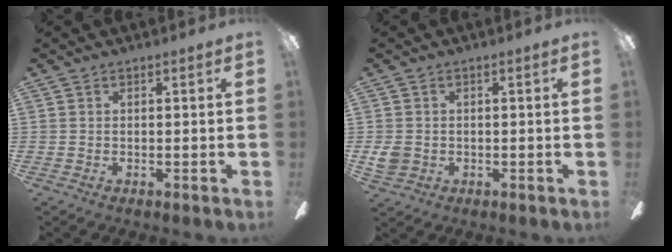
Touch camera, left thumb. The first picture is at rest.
{"total": 3.5, "force": [-0.2, 3.0, 1.8], "torque": [-0.031, 0.002, -0.004]}